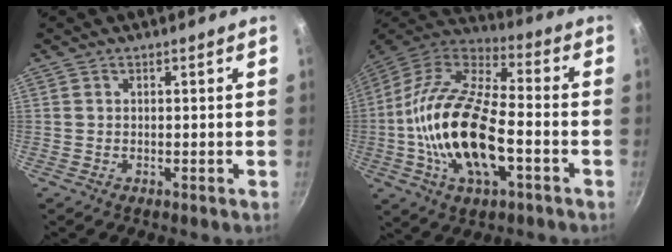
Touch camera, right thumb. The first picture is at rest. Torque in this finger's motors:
{"motor_torque": [0.16, 1.31, 2.25, -0.52, 0.53]}